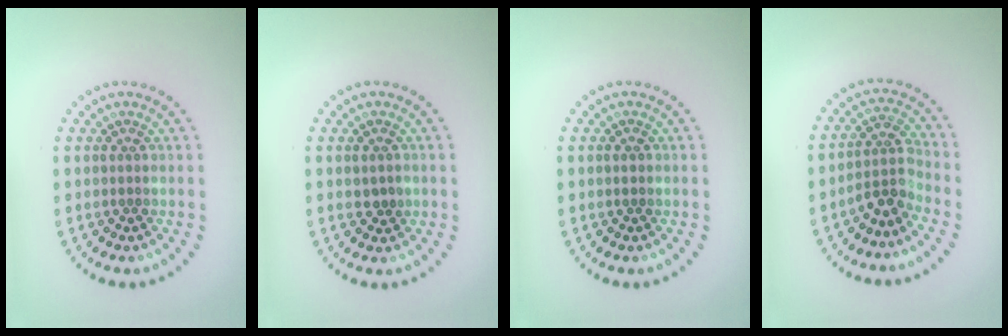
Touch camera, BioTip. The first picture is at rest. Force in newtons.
{"total": 1.4, "press": 1.4, "slide": 0.1}
{"total": 0.8, "press": 0.8, "slide": 0.1}
{"total": 2.9, "press": 2.1, "slide": 2.0}